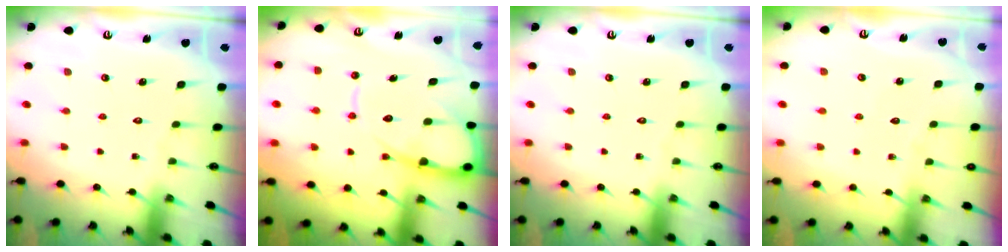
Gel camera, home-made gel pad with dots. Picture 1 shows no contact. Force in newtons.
{"total": 11.2, "press": 11.1, "slide": 1.2}
{"total": 0.0}
{"total": 3.0, "press": 3.0, "slide": 0.3}